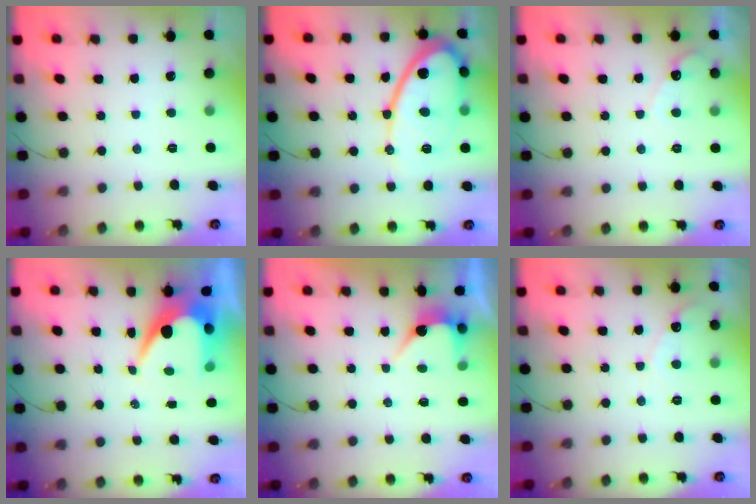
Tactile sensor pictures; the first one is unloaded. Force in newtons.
{"total": 14.6, "press": 14.5, "slide": 1.6}
{"total": 4.0, "press": 4.0, "slide": 0.2}
{"total": 7.9, "press": 7.8, "slide": 0.8}
{"total": 4.2, "press": 4.2, "slide": 0.2}
{"total": 4.2, "press": 4.2, "slide": 0.2}